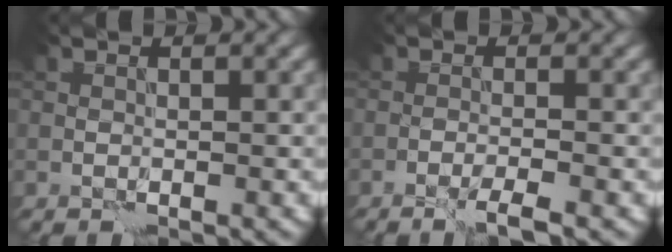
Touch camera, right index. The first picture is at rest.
{"total": 2.1, "force": [-1.6, -0.1, 1.4], "torque": [-0.019, 0.001, -0.035]}